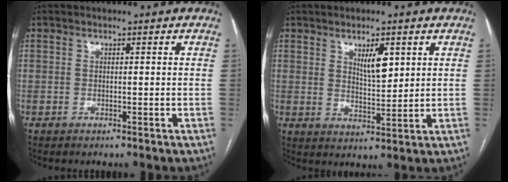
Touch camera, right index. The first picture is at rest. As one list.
[{"total": 5.1, "force": [2.3, 1.6, 4.3], "torque": [-0.076, -0.005, 0.045]}]